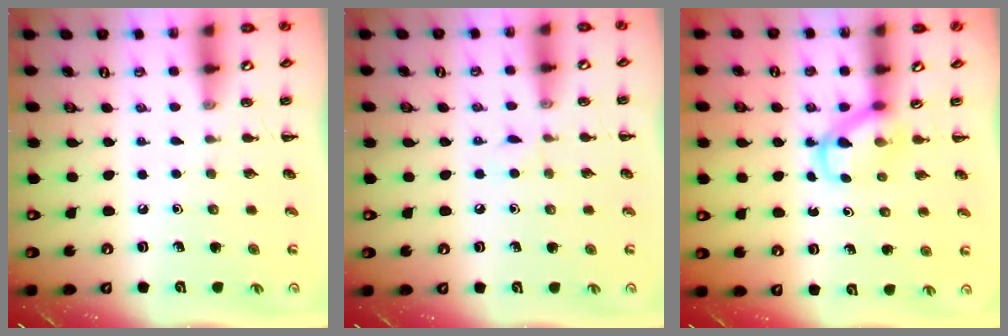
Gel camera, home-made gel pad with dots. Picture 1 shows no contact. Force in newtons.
{"total": 4.4, "press": 4.2, "slide": 1.4}
{"total": 3.9, "press": 3.9, "slide": 0.7}